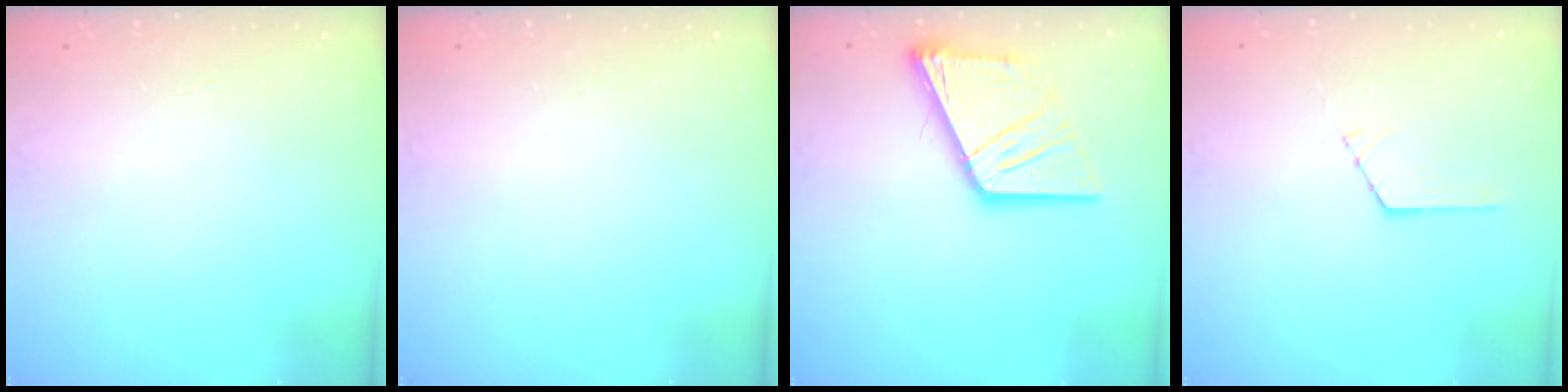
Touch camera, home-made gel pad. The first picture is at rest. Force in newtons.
{"total": 0.0}
{"total": 16.9, "press": 16.8, "slide": 2.0}
{"total": 1.2, "press": 1.2, "slide": 0.1}